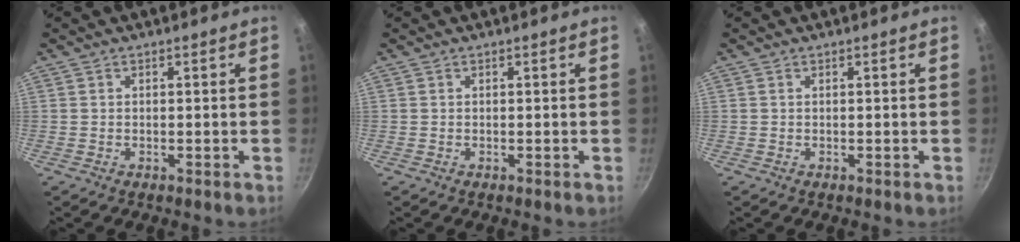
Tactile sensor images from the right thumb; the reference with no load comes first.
{"total": 0.0}
{"total": 0.0}